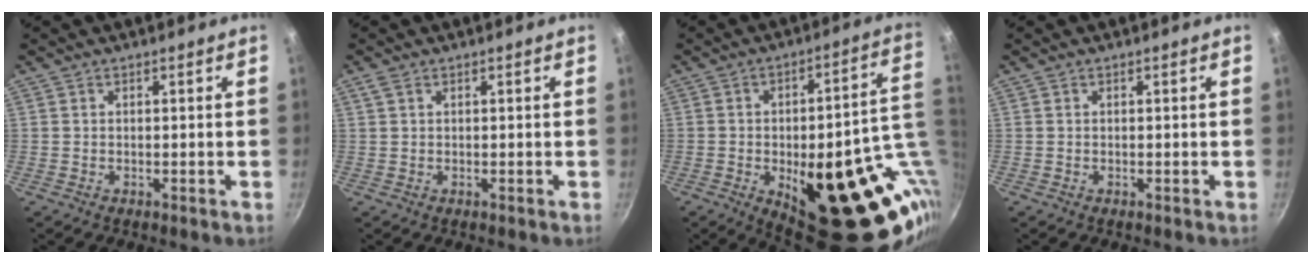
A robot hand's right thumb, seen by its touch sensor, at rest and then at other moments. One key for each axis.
{"total": 1.1, "fx": 0.6, "fy": 0.6, "fz": 0.7, "tx": -0.016, "ty": 0.003, "tz": 0.015}
{"total": 30.3, "fx": -5.9, "fy": 13.2, "fz": 26.7, "tx": -0.292, "ty": 0.004, "tz": -0.055}
{"total": 0.0}